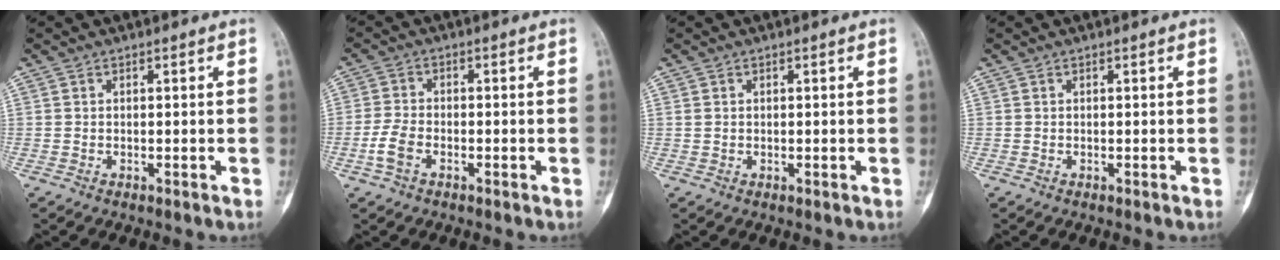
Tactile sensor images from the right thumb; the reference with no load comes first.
{"total": 4.5, "force": [-1.8, 2.7, 3.0], "torque": [-0.070, 0.012, -0.038]}
{"total": 0.8, "force": [0.2, 0.7, 0.4], "torque": [-0.005, 0.001, 0.005]}
{"total": 0.0}